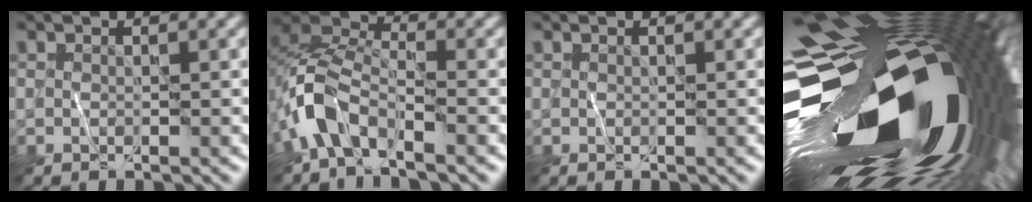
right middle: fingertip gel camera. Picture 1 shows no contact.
{"total": 5.5, "force": [-3.2, 2.9, 3.4], "torque": [-0.062, 0.003, -0.076]}
{"total": 0.0}
{"total": 21.6, "force": [-3.6, 11.6, 17.8], "torque": [-0.308, -0.047, -0.051]}